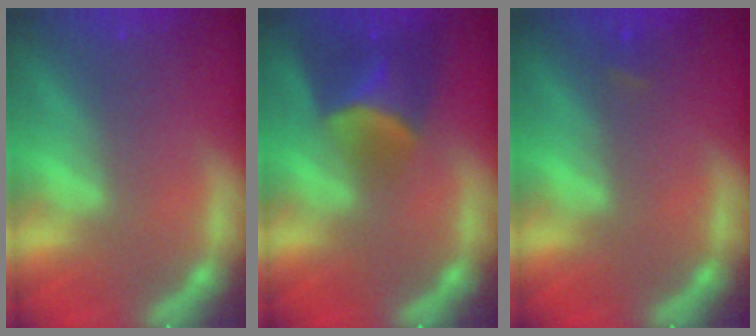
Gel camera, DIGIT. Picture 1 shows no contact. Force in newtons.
{"total": 6.0}
{"total": 0.9}